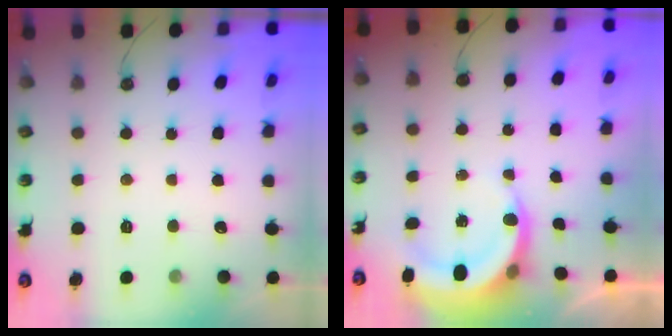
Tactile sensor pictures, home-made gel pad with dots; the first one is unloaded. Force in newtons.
{"total": 6.4, "press": 6.3, "slide": 1.4}